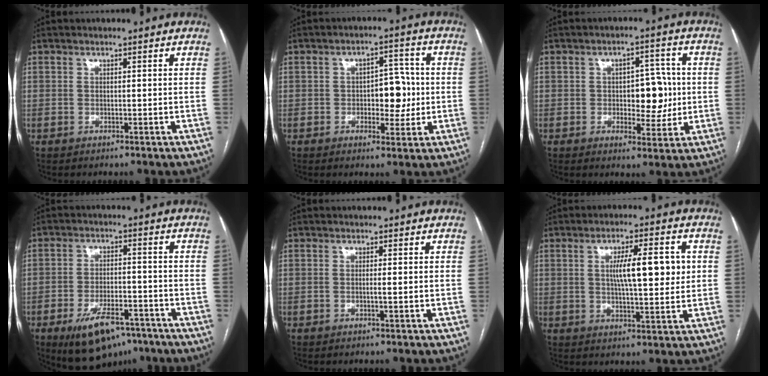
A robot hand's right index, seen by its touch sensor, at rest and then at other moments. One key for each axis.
{"total": 6.6, "fx": -0.5, "fy": 3.6, "fz": 5.6, "tx": -0.071, "ty": 0.015, "tz": -0.003}
{"total": 7.4, "fx": 0.0, "fy": 3.9, "fz": 6.3, "tx": -0.077, "ty": 0.013, "tz": 0.006}
{"total": 11.4, "fx": -7.2, "fy": 5.0, "fz": 7.2, "tx": -0.118, "ty": -0.003, "tz": -0.109}
{"total": 0.8, "fx": -0.2, "fy": -0.2, "fz": 0.8, "tx": -0.014, "ty": 0.000, "tz": -0.003}
{"total": 9.4, "fx": 1.6, "fy": 1.9, "fz": 9.0, "tx": -0.147, "ty": 0.010, "tz": 0.027}